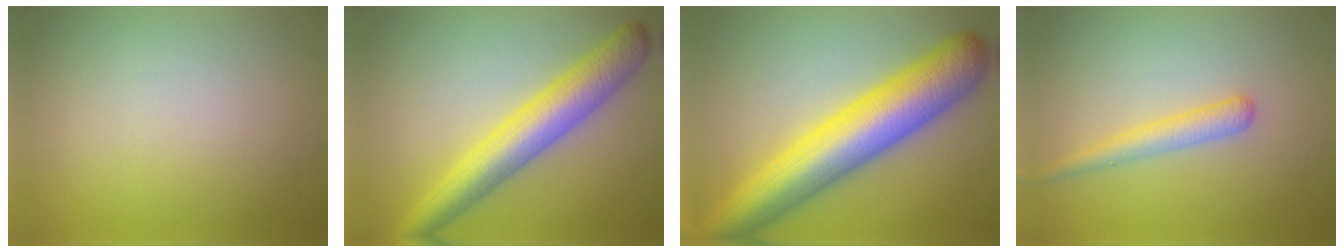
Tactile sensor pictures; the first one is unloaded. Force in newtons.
{"total": 6.6, "press": 6.6, "slide": 0.1}
{"total": 10.9, "press": 10.9, "slide": 0.1}
{"total": 2.2, "press": 2.2, "slide": 0.1}